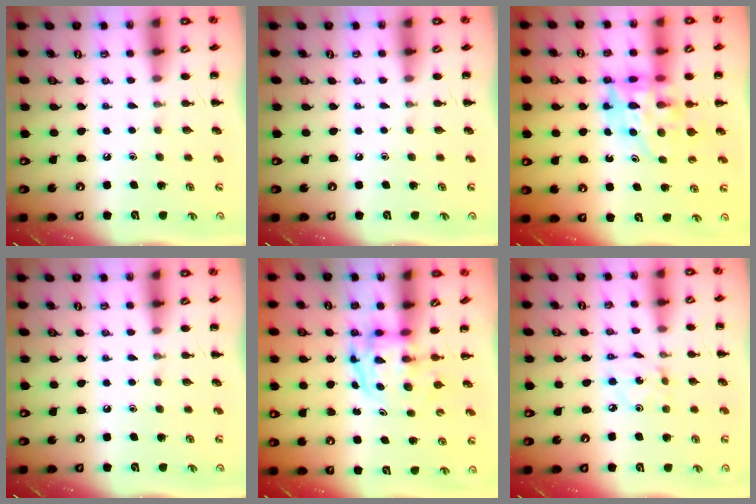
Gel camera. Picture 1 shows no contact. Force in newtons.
{"total": 0.0}
{"total": 12.2, "press": 11.6, "slide": 3.7}
{"total": 0.0}
{"total": 3.9, "press": 3.8, "slide": 0.6}
{"total": 2.2, "press": 2.1, "slide": 0.5}